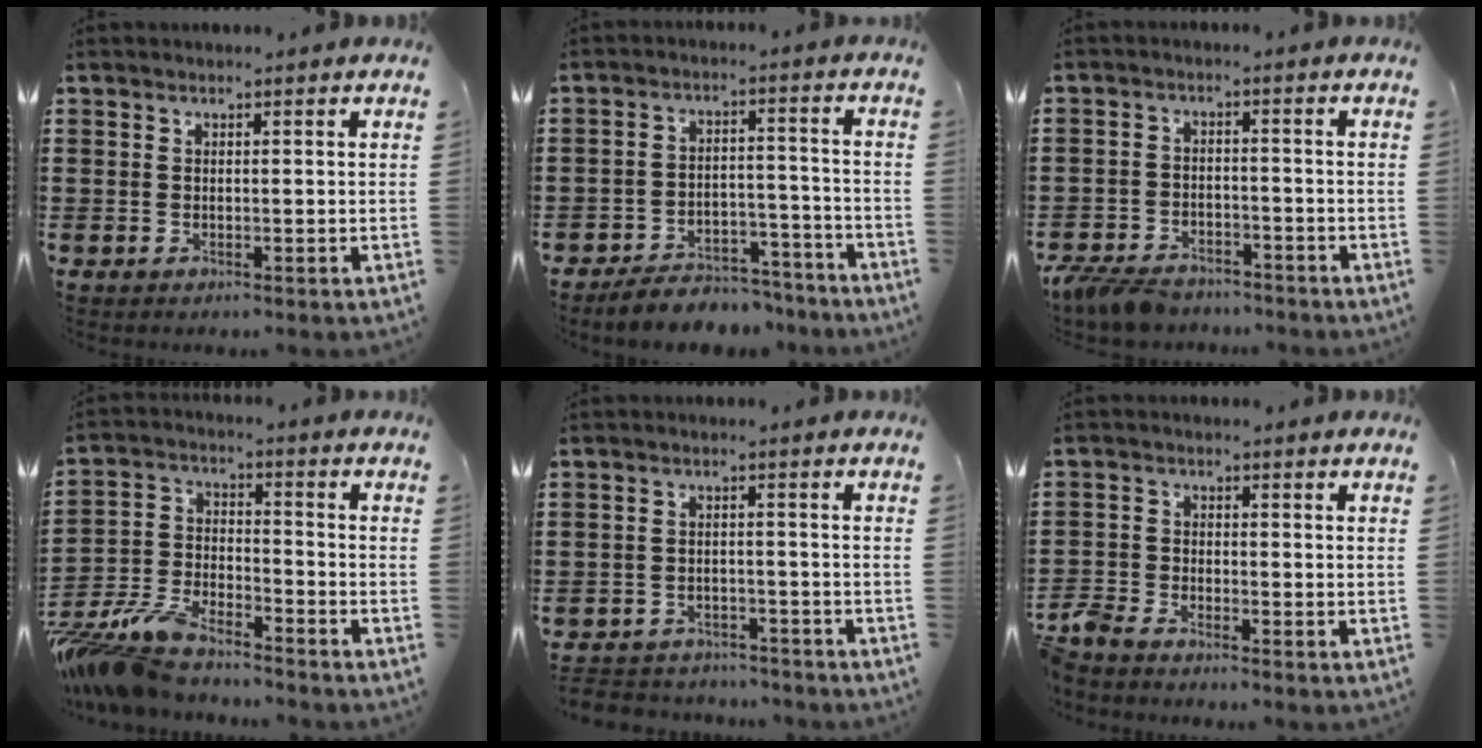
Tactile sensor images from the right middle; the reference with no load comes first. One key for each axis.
{"total": 5.3, "fx": -5.1, "fy": 1.1, "fz": 0.9, "tx": -0.010, "ty": 0.018, "tz": -0.101}
{"total": 5.1, "fx": -4.8, "fy": 1.1, "fz": 1.2, "tx": -0.040, "ty": -0.001, "tz": -0.101}
{"total": 9.2, "fx": -8.7, "fy": 1.6, "fz": 2.7, "tx": -0.077, "ty": 0.002, "tz": -0.177}
{"total": 3.0, "fx": -2.9, "fy": 0.5, "fz": -0.2, "tx": -0.005, "ty": -0.001, "tz": -0.064}
{"total": 3.3, "fx": -3.2, "fy": 0.5, "fz": 0.8, "tx": -0.045, "ty": -0.007, "tz": -0.075}